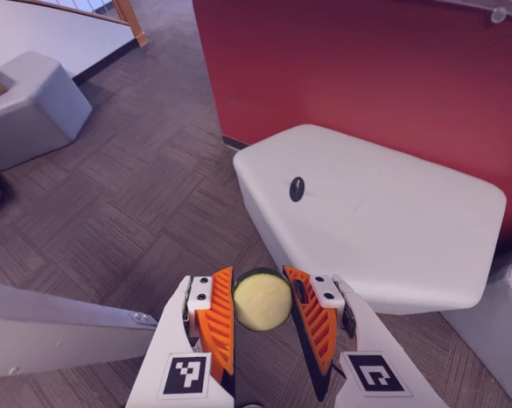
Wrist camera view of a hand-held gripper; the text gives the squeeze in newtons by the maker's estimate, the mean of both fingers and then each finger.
{"total": 13.6, "left": 14.2, "right": 13.1}